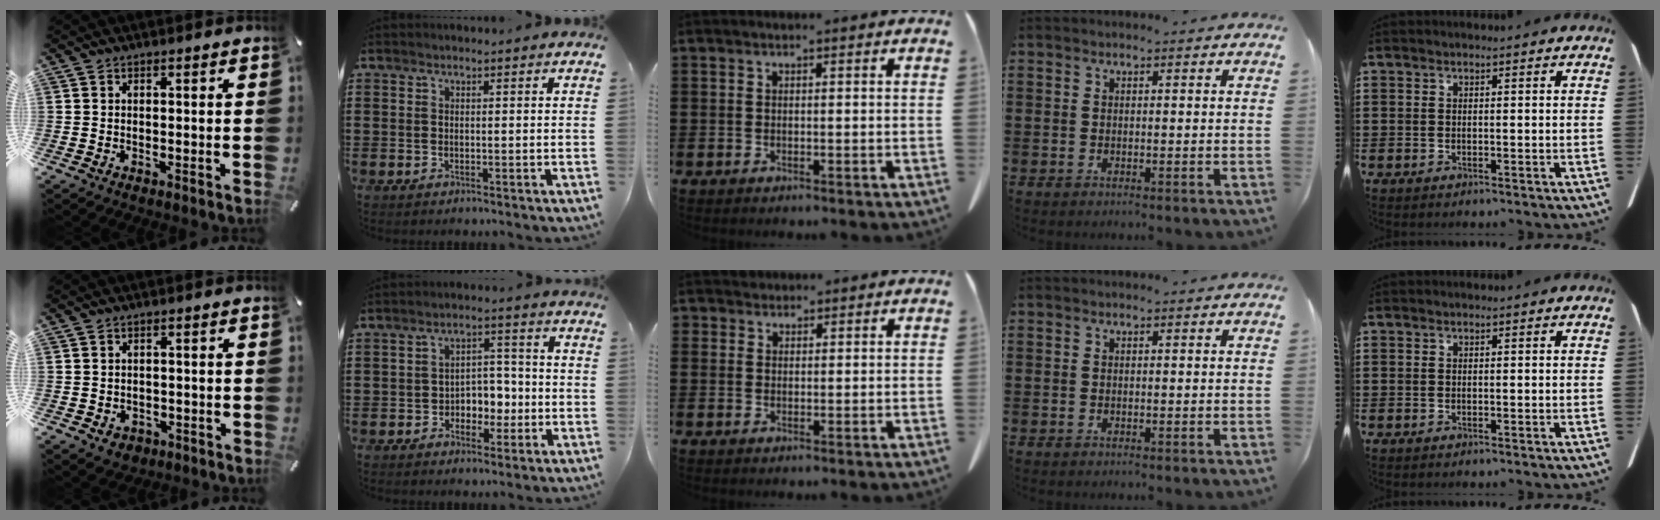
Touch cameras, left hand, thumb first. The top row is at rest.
{"thumb": {"total": 2.8, "force": [-1.0, 2.4, 0.9], "torque": [-0.008, 0.001, -0.021]}, "index": {"total": 4.4, "force": [-1.5, 3.6, 2.0], "torque": [-0.040, 0.008, -0.035]}, "middle": {"total": 1.5, "force": [1.3, 0.8, -0.2], "torque": [0.000, 0.004, 0.027]}}